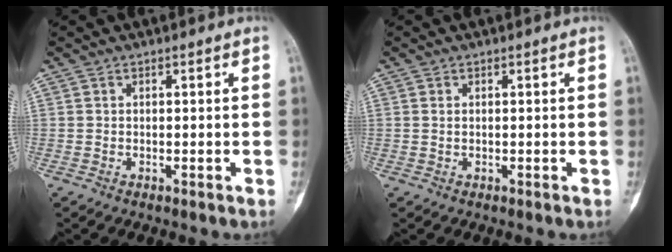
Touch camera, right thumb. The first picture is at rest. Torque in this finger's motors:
{"motor_torque": [-0.61, -0.38, 0.31, 0.04, -0.03]}